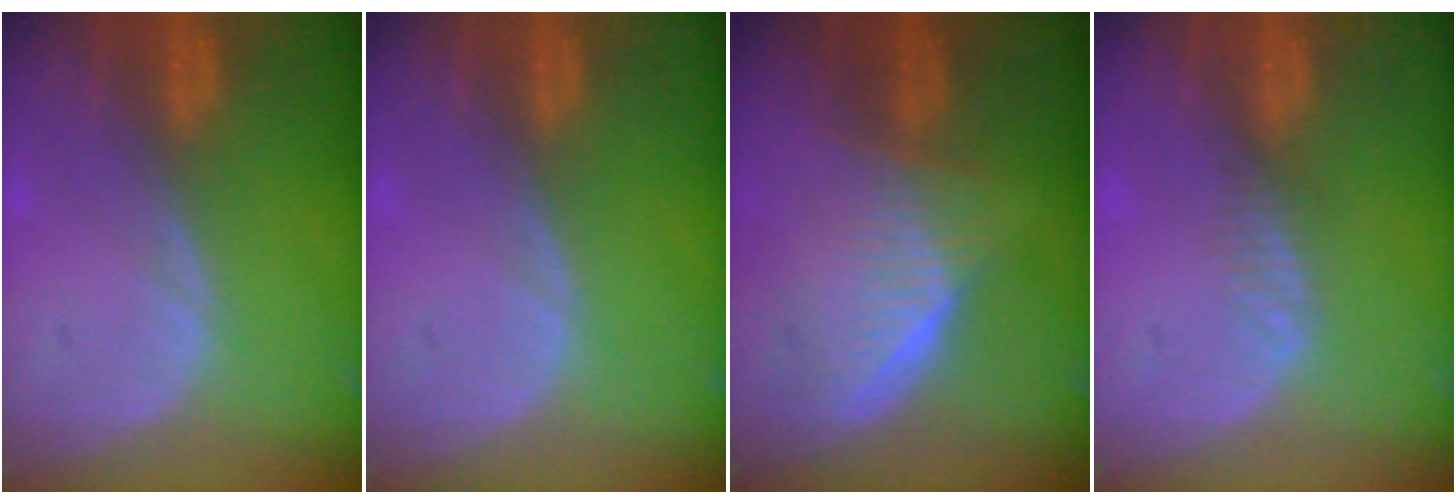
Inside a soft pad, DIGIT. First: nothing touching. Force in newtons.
{"total": 0.0}
{"total": 5.8, "press": 5.8, "slide": 0.5}
{"total": 1.7, "press": 1.4, "slide": 1.0}